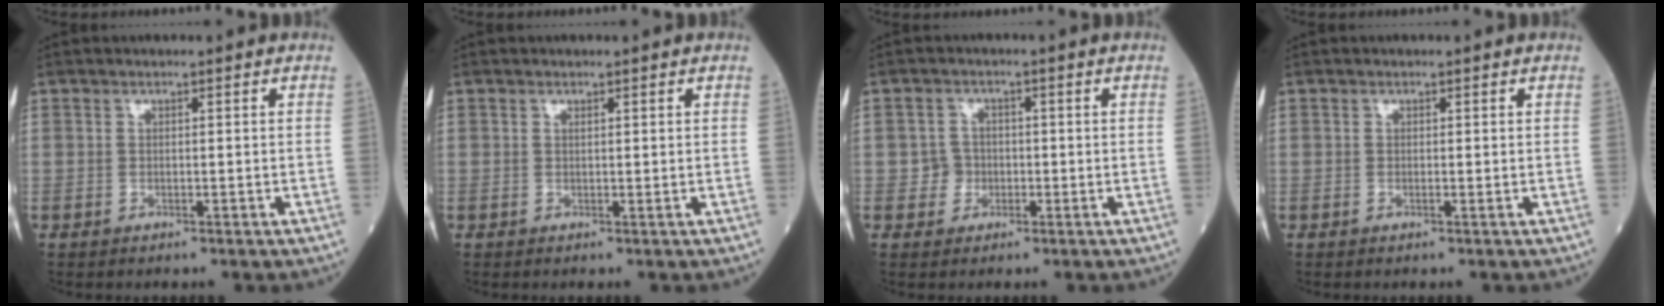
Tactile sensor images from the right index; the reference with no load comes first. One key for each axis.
{"total": 0.0}
{"total": 2.5, "fx": -0.7, "fy": 2.4, "fz": 0.3, "tx": 0.001, "ty": 0.008, "tz": -0.013}
{"total": 0.0}